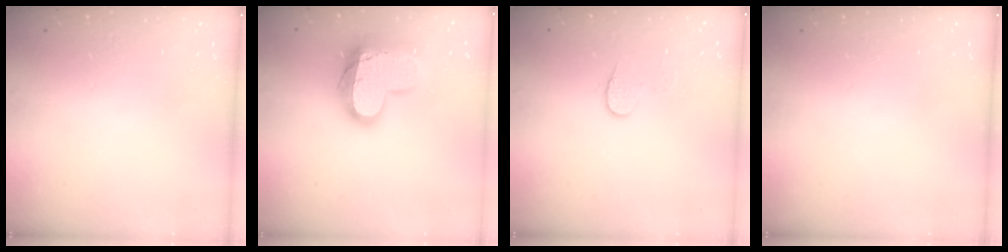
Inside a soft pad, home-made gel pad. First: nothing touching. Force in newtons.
{"total": 17.8, "press": 17.8, "slide": 1.3}
{"total": 6.3, "press": 6.3, "slide": 0.4}
{"total": 0.0}